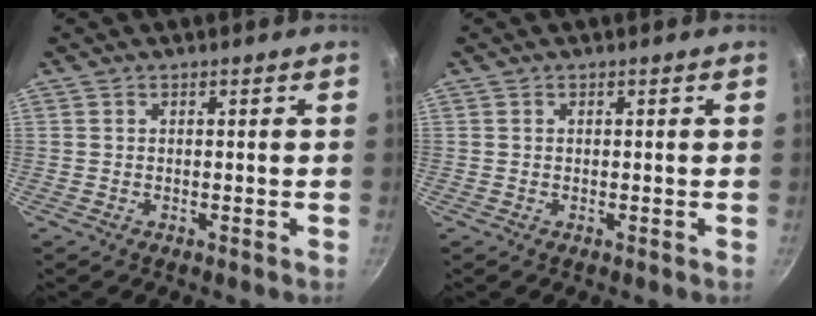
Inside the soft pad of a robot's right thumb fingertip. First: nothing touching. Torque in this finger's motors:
{"motor_torque": [-0.71, -0.23, 0.07, 0.02, -0.02]}